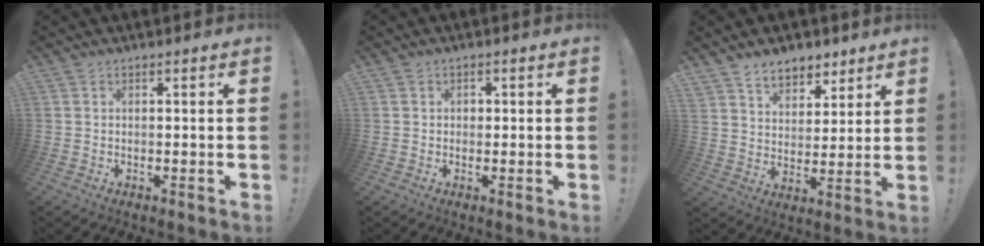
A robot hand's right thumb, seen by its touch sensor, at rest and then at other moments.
{"total": 1.1, "force": [-0.1, 1.0, 0.4], "torque": [-0.003, 0.001, -0.005]}
{"total": 8.7, "force": [6.6, 5.4, 1.9], "torque": [-0.025, -0.050, 0.128]}